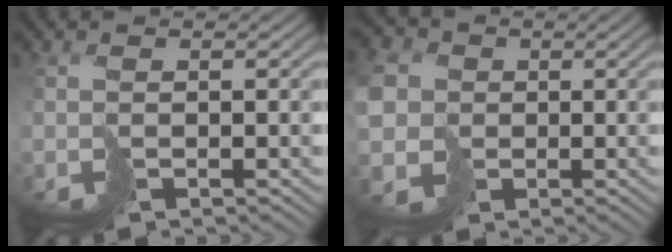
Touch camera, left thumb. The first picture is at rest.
{"total": 6.5, "force": [0.5, 6.0, 2.4], "torque": [-0.091, 0.005, 0.001]}